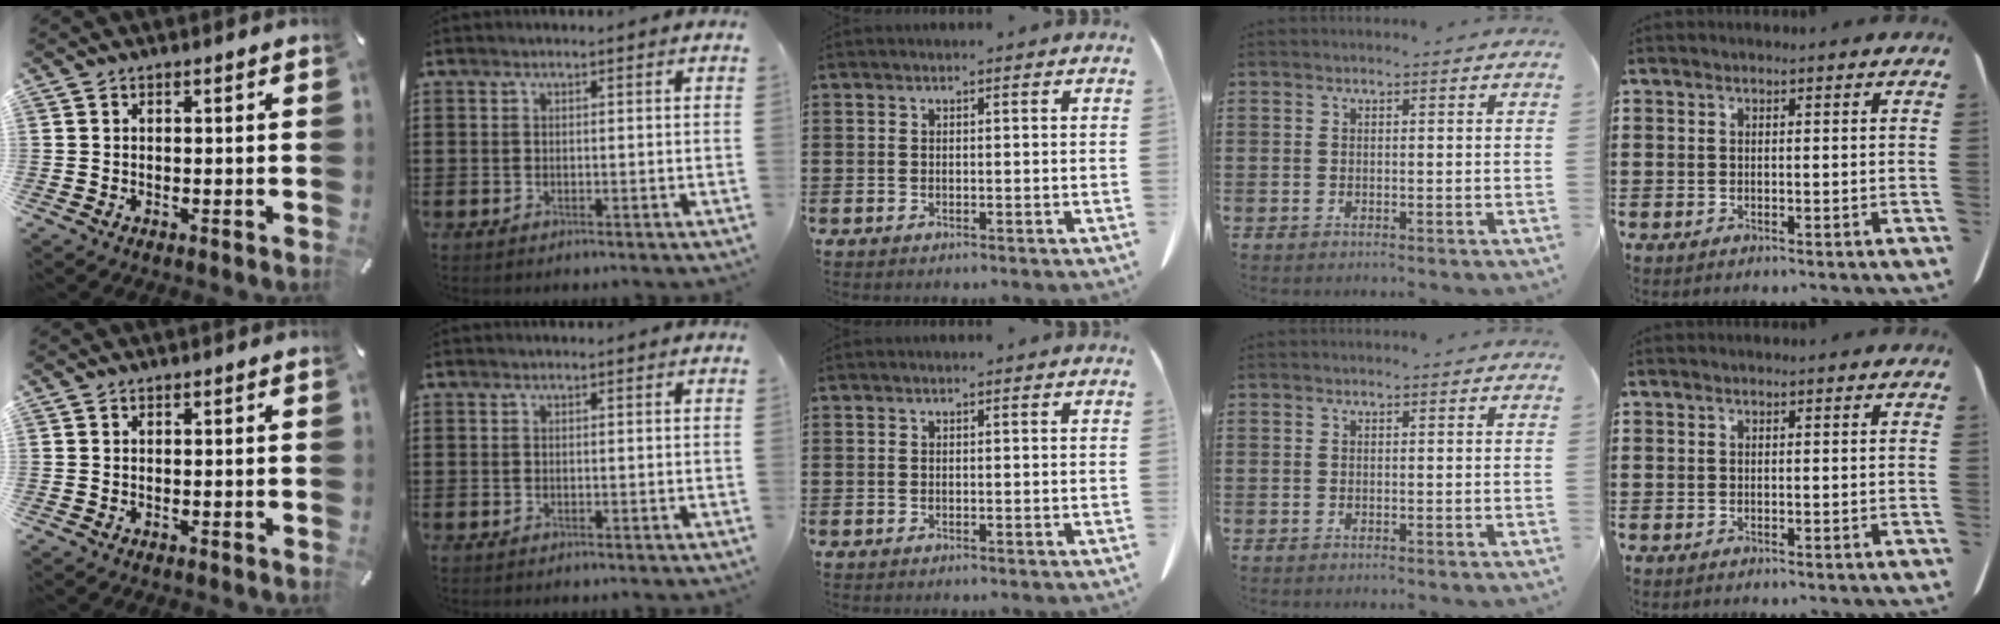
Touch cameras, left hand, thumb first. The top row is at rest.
{}